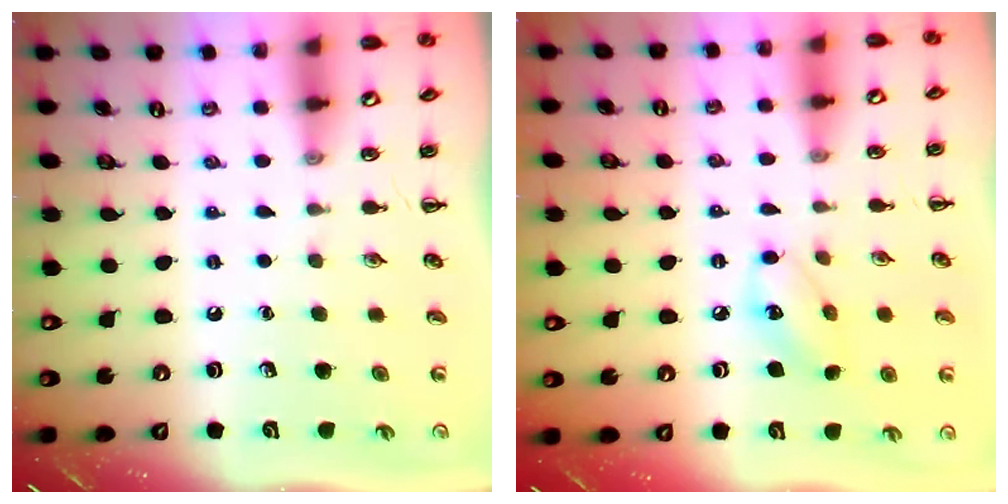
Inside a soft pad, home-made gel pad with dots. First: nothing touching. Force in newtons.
{"total": 7.4, "press": 7.4, "slide": 0.6}